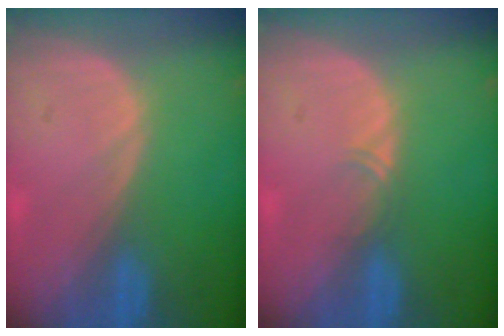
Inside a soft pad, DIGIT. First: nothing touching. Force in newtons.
{"total": 1.1, "press": 1.0, "slide": 0.6}